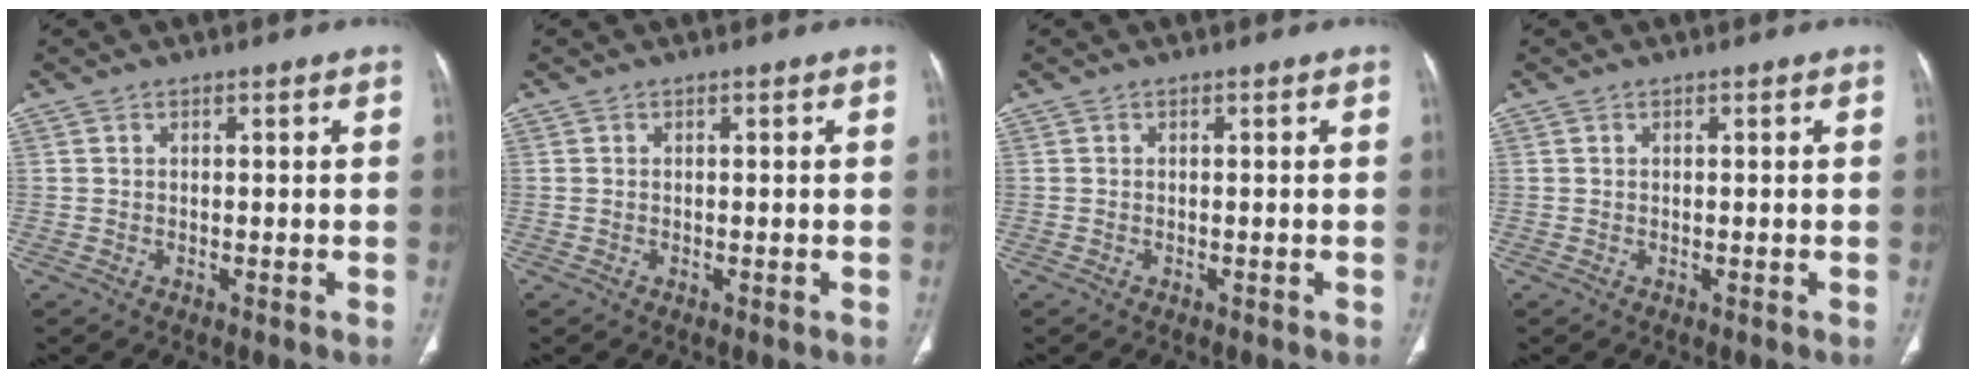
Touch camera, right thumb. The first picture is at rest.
{"total": 0.0}
{"total": 0.0}
{"total": 0.0}